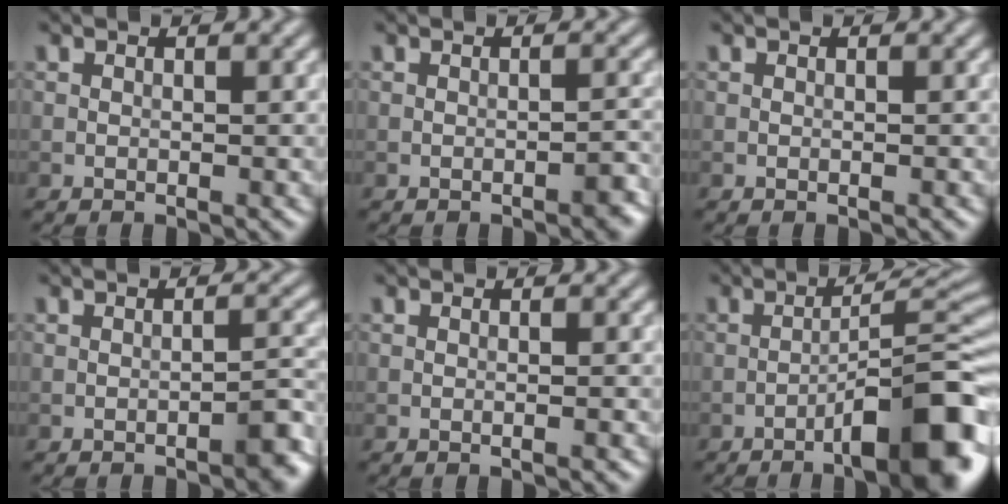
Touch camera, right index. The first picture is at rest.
{"total": 1.3, "force": [-0.9, 0.3, 0.9], "torque": [-0.011, 0.004, -0.012]}
{"total": 0.0}
{"total": 2.3, "force": [-1.5, 0.3, 1.7], "torque": [-0.021, 0.010, -0.023]}
{"total": 0.6, "force": [-0.2, 0.0, 0.6], "torque": [-0.006, 0.000, -0.004]}
{"total": 9.9, "force": [-5.4, 2.1, 8.0], "torque": [-0.112, 0.016, -0.081]}